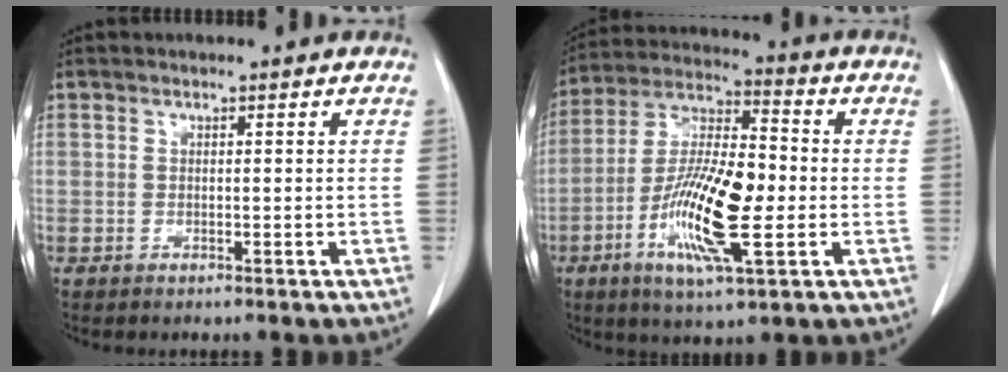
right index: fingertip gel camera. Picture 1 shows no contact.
{"total": 15.6, "force": [-3.3, 3.4, 14.8], "torque": [-0.289, -0.003, -0.061]}